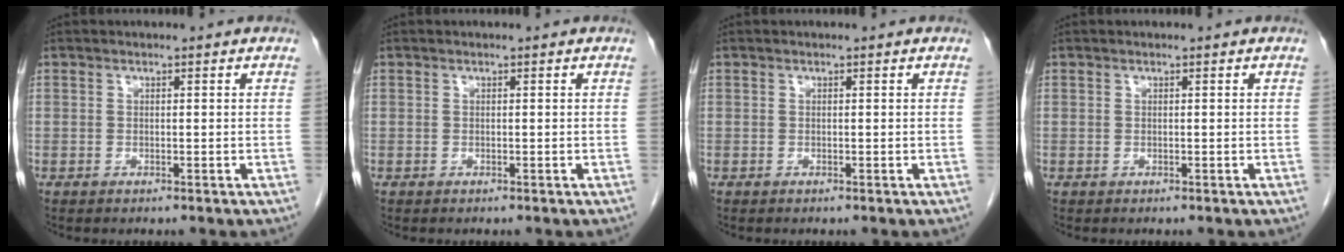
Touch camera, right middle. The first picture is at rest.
{"total": 0.0}
{"total": 0.0}
{"total": 0.0}